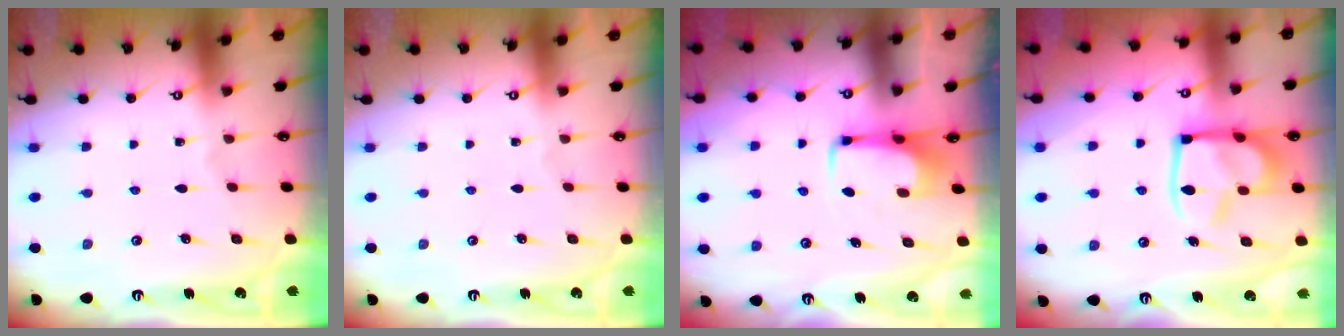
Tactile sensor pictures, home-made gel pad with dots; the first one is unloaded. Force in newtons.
{"total": 0.0}
{"total": 4.7, "press": 4.7, "slide": 0.5}
{"total": 14.9, "press": 14.8, "slide": 1.8}